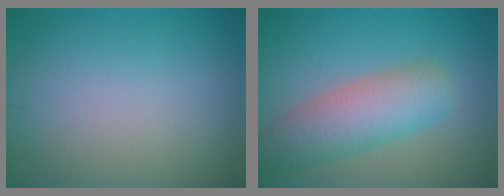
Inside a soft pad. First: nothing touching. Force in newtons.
{"total": 5.9, "press": 5.9, "slide": 0.2}